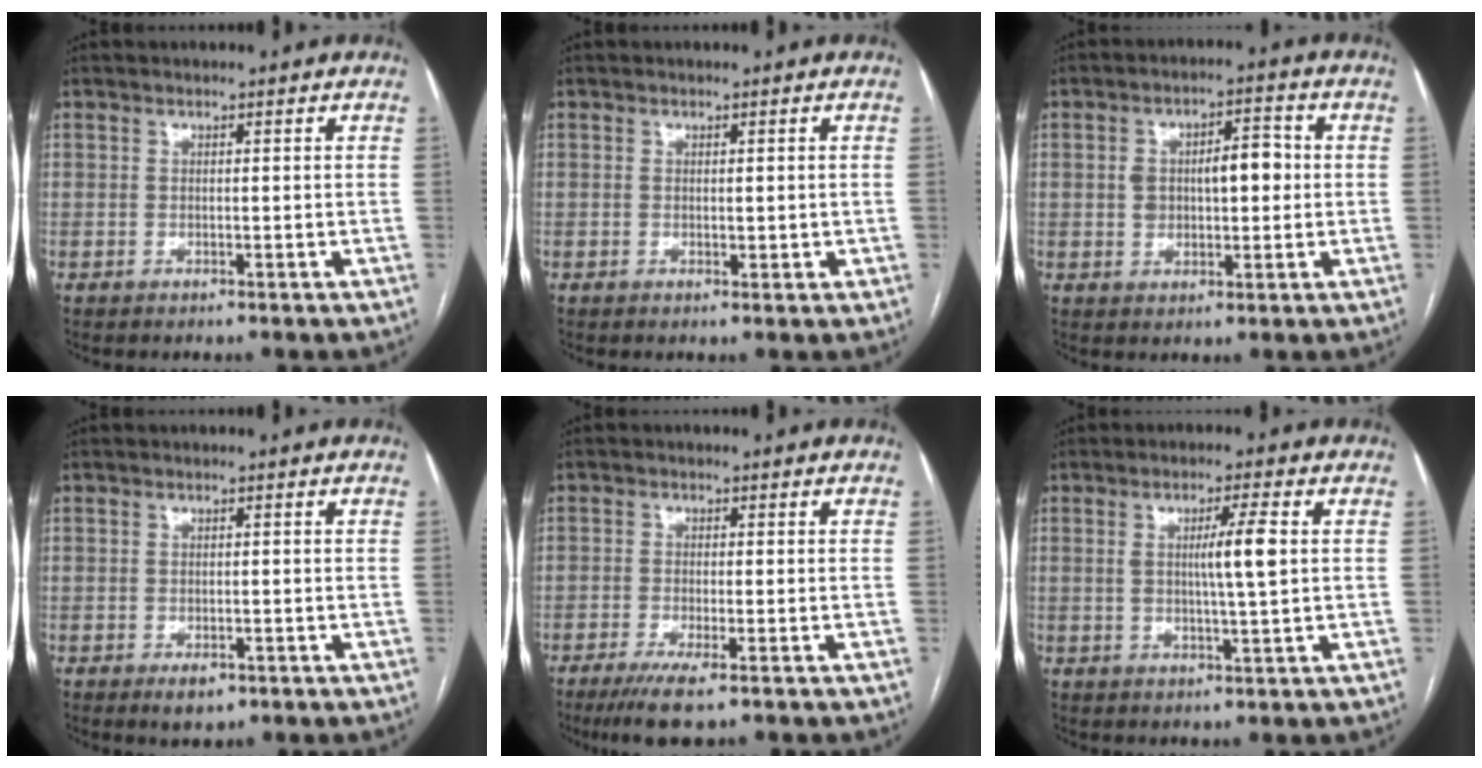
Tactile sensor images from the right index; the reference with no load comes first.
{"total": 1.2, "force": [0.0, 0.7, 1.0], "torque": [-0.014, -0.003, 0.003]}
{"total": 7.4, "force": [0.5, 3.6, 6.4], "torque": [-0.106, 0.023, 0.013]}
{"total": 2.8, "force": [-1.5, 1.5, 1.8], "torque": [-0.025, -0.002, -0.015]}
{"total": 5.8, "force": [-3.8, 0.7, 4.3], "torque": [-0.075, -0.016, -0.063]}
{"total": 5.4, "force": [0.7, -0.3, 5.3], "torque": [-0.093, -0.002, 0.013]}